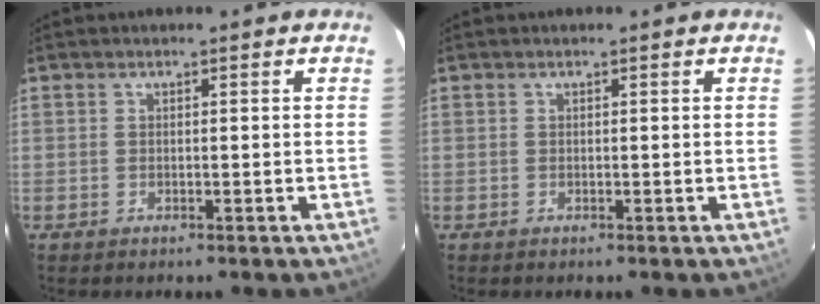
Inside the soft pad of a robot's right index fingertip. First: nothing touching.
{"total": 0.0}